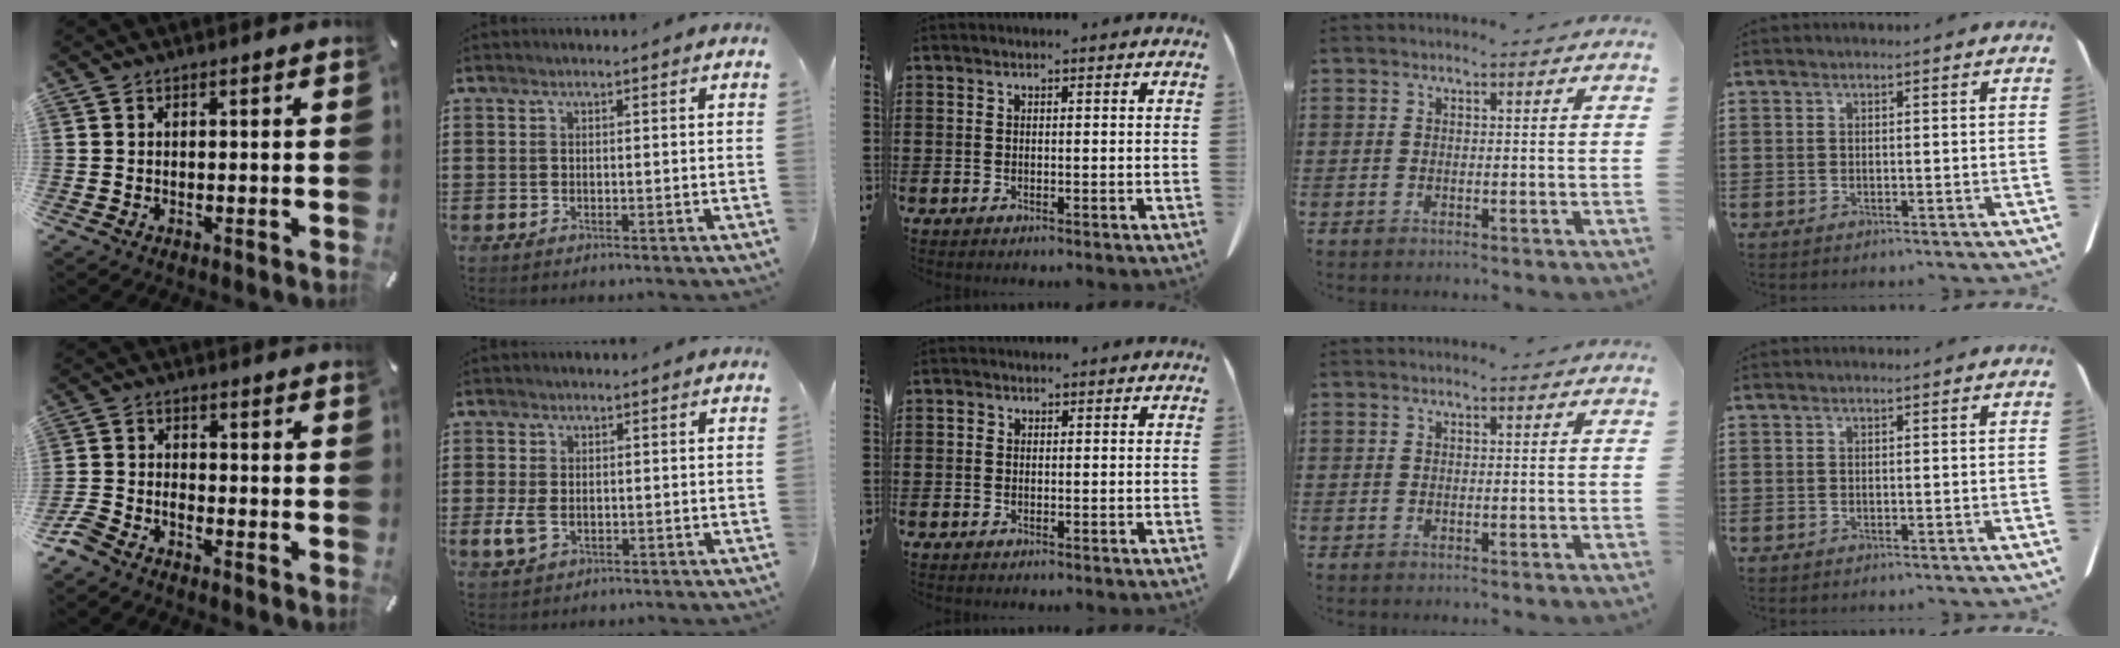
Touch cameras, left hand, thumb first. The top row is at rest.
{"thumb": {"total": 4.2, "force": [-3.6, 1.5, 1.6], "torque": [-0.058, 0.002, -0.076]}, "index": {"total": 2.8, "force": [-0.4, 1.7, 2.1], "torque": [-0.065, -0.006, -0.013]}, "middle": {"total": 0.7, "force": [0.1, 0.6, 0.3], "torque": [-0.009, 0.003, 0.001]}}